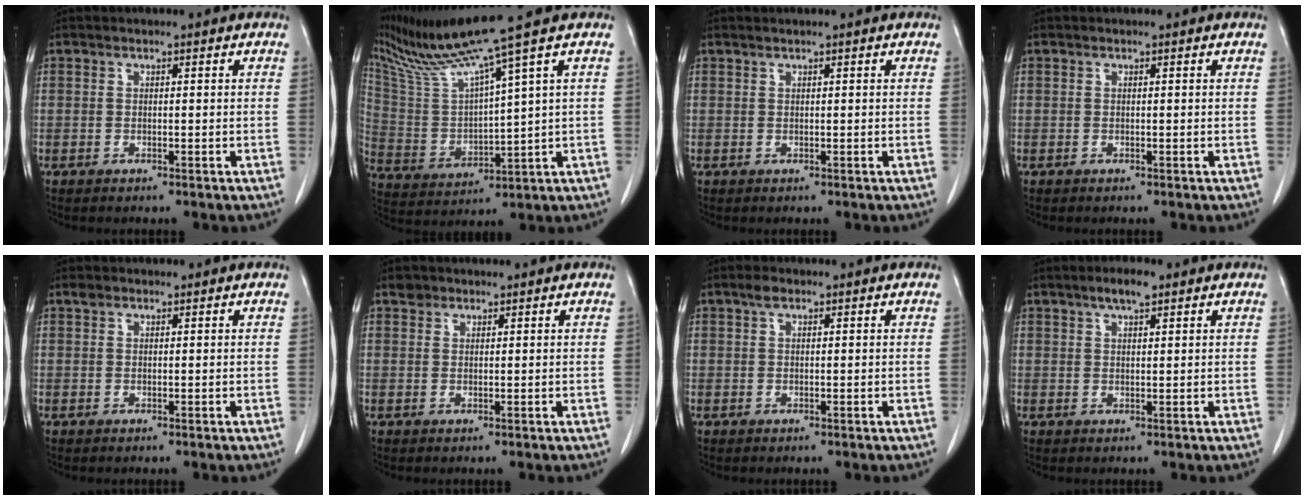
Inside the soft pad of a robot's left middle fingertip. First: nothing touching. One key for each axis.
{"total": 12.0, "fx": 9.6, "fy": -3.0, "fz": 6.6, "tx": -0.133, "ty": -0.013, "tz": 0.190}
{"total": 0.5, "fx": 0.5, "fy": -0.1, "fz": 0.3, "tx": -0.010, "ty": 0.003, "tz": 0.015}
{"total": 0.0}
{"total": 0.8, "fx": 0.6, "fy": 0.4, "fz": 0.2, "tx": -0.010, "ty": 0.009, "tz": 0.011}
{"total": 1.2, "fx": 0.9, "fy": 0.8, "fz": 0.0, "tx": 0.002, "ty": 0.005, "tz": 0.013}
{"total": 1.2, "fx": 0.7, "fy": 0.6, "fz": 0.7, "tx": -0.016, "ty": 0.009, "tz": 0.012}
{"total": 3.0, "fx": 2.1, "fy": 0.7, "fz": 2.1, "tx": -0.041, "ty": 0.004, "tz": 0.035}